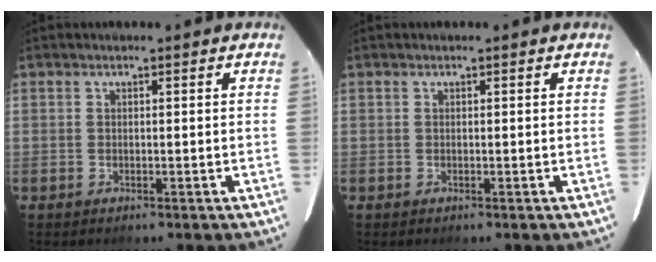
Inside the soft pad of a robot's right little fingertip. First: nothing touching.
{"total": 0.0}